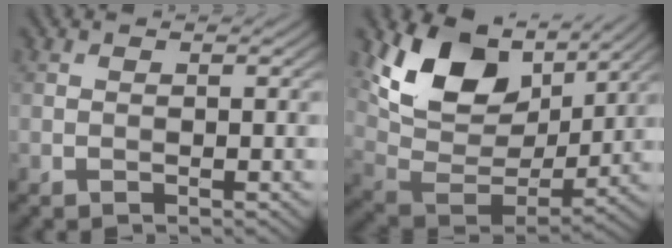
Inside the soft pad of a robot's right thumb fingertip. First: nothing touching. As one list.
[{"total": 14.1, "force": [6.8, 8.7, 8.6], "torque": [-0.182, 0.000, 0.132]}]